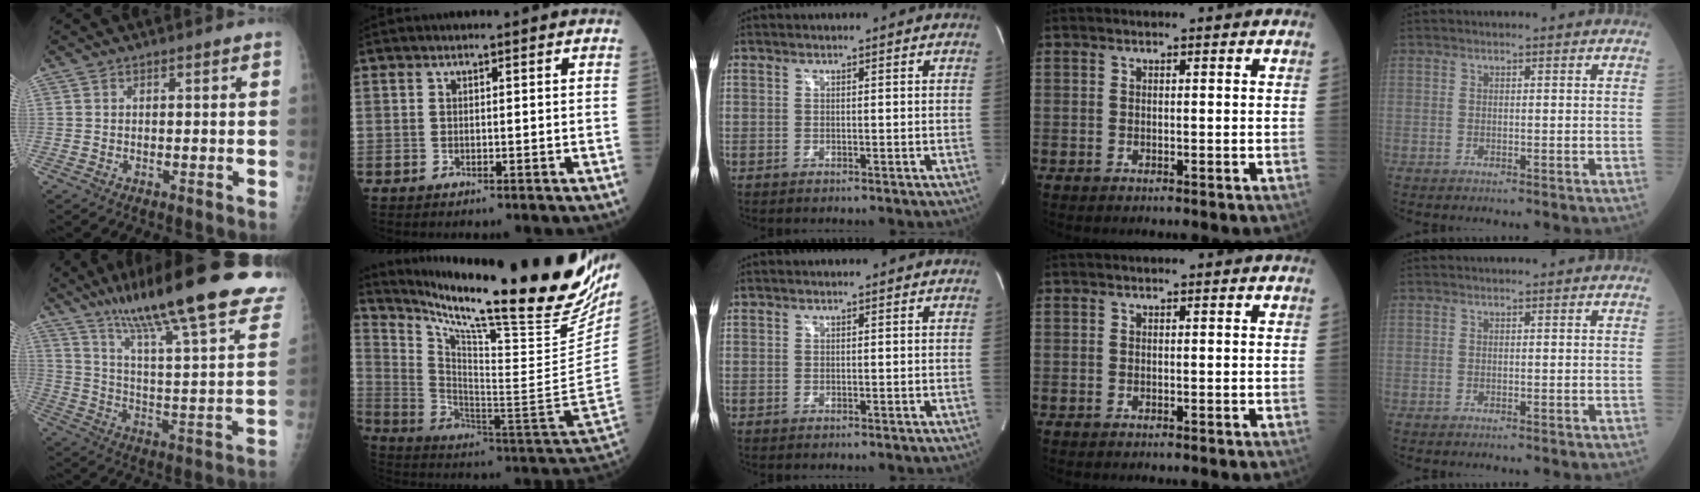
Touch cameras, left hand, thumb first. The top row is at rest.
{"thumb": {"total": 30.6, "force": [21.4, 5.6, 21.2], "torque": [-0.299, -0.056, 0.317]}, "index": {"total": 29.5, "force": [23.5, 1.4, 17.9], "torque": [-0.302, -0.091, 0.344]}}